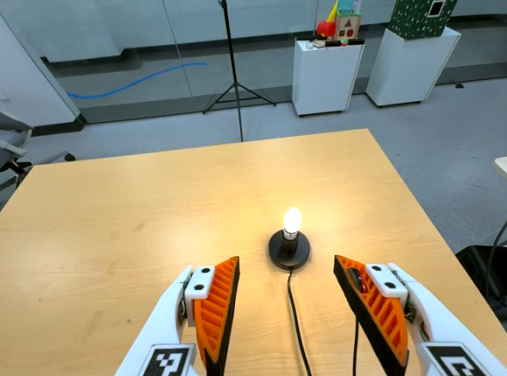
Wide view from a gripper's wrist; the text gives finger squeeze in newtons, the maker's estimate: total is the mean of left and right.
{"total": 0.0}